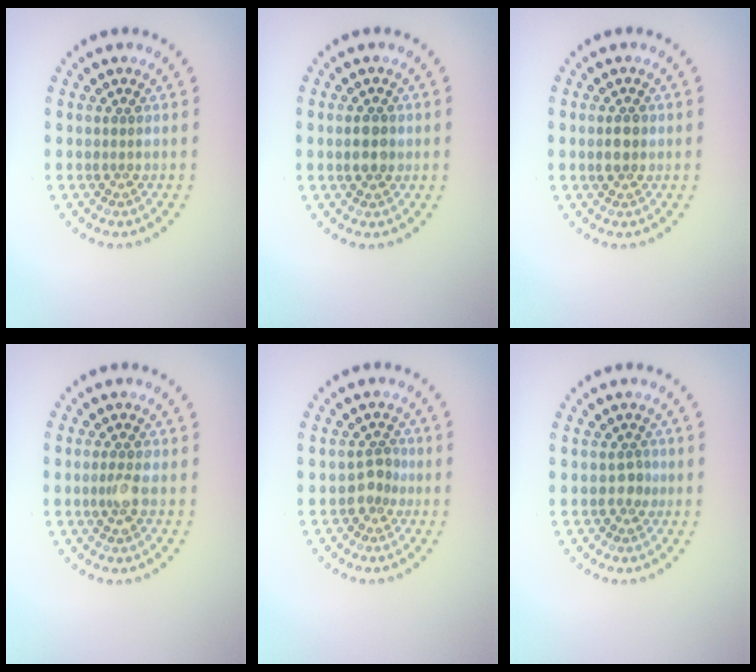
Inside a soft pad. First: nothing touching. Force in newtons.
{"total": 2.6, "press": 2.6, "slide": 0.2}
{"total": 2.1, "press": 2.1, "slide": 0.1}
{"total": 1.4, "press": 1.4, "slide": 0.1}
{"total": 1.8, "press": 1.4, "slide": 1.1}
{"total": 1.0, "press": 0.9, "slide": 0.5}